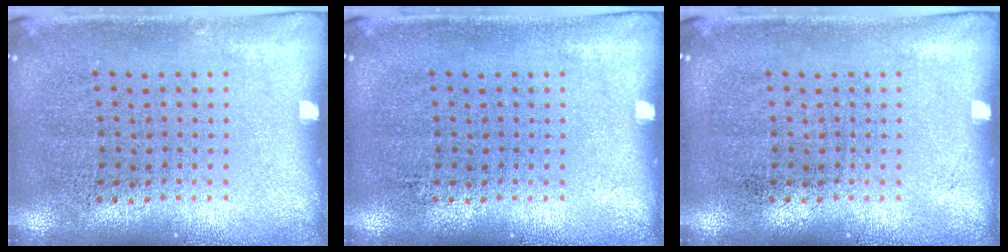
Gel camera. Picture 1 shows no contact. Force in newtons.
{"total": 0.0}
{"total": 0.0}